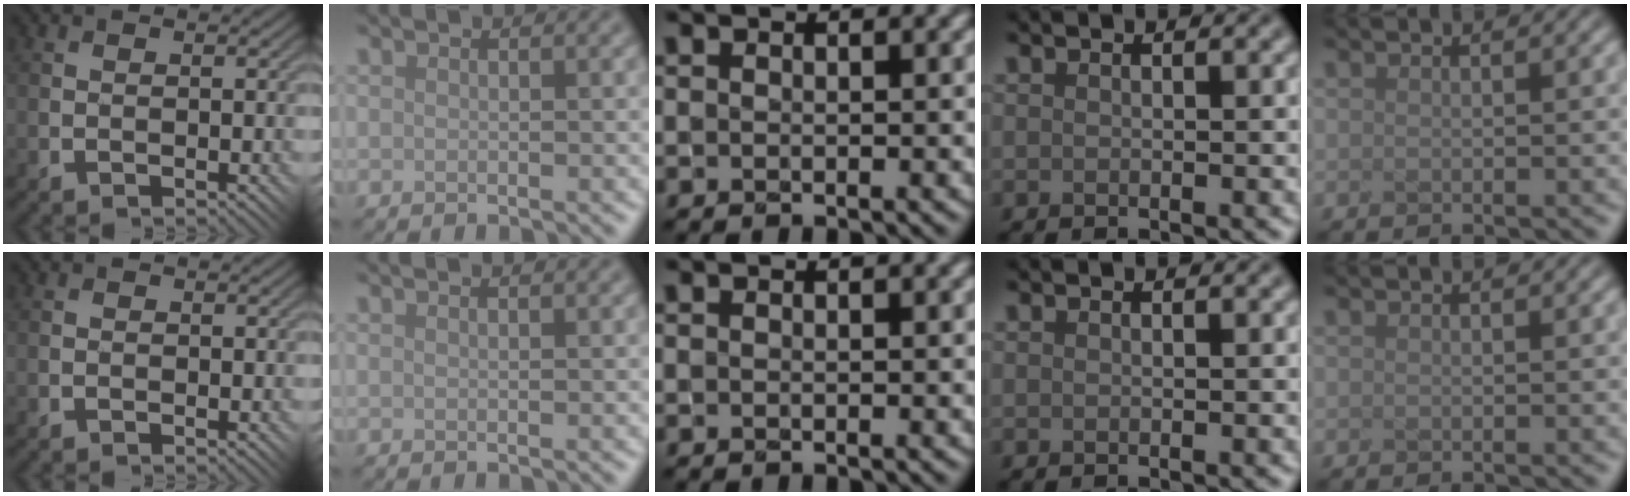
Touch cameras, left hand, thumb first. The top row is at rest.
{"index": {"total": 0.7, "force": [0.5, 0.2, 0.5], "torque": [-0.003, 0.002, 0.002]}}